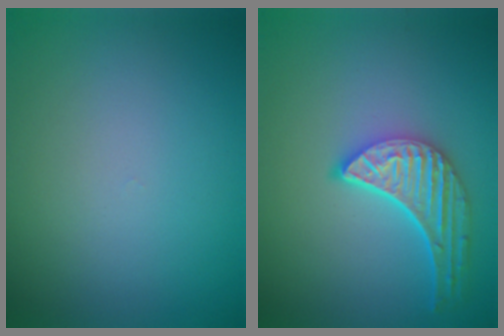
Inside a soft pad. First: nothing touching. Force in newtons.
{"total": 5.1, "press": 4.0, "slide": 3.1}